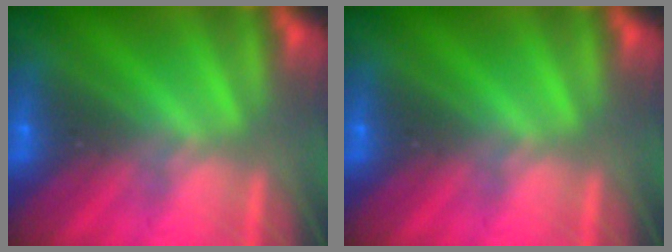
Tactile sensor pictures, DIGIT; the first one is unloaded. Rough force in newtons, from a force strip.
{"total": 0.0}